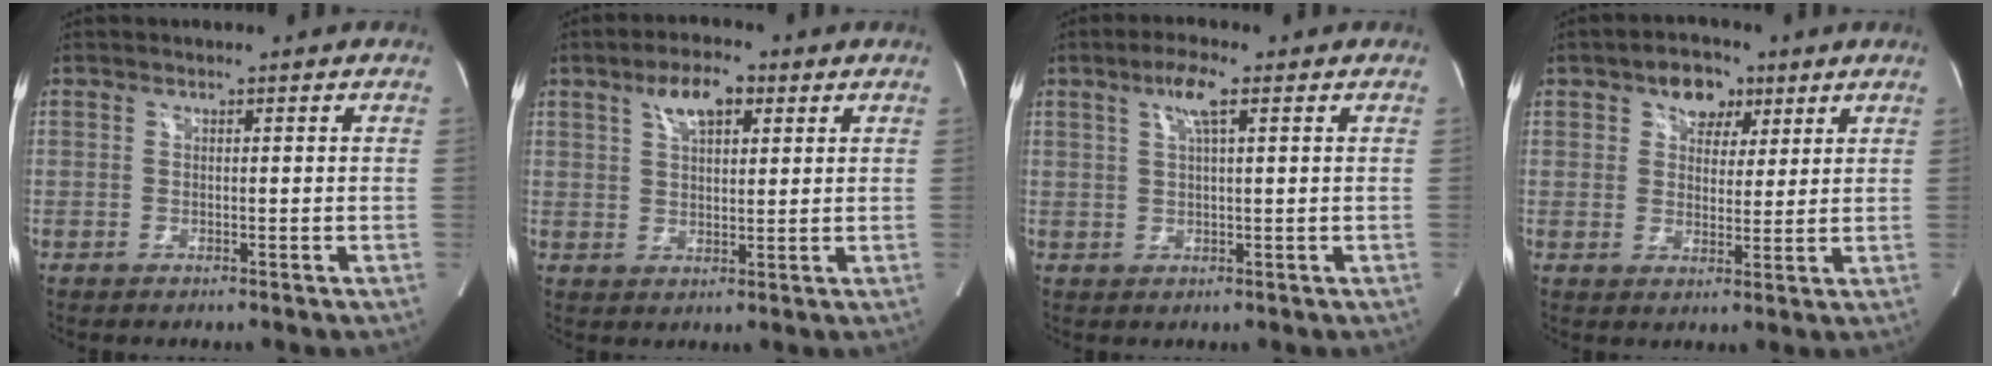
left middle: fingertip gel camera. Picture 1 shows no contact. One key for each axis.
{"total": 6.4, "fx": 3.4, "fy": 2.3, "fz": 4.9, "tx": -0.095, "ty": 0.010, "tz": 0.058}
{"total": 4.4, "fx": 2.1, "fy": 0.2, "fz": 3.8, "tx": -0.079, "ty": 0.002, "tz": 0.039}
{"total": 5.9, "fx": 3.3, "fy": 3.8, "fz": 3.0, "tx": -0.045, "ty": 0.013, "tz": 0.053}